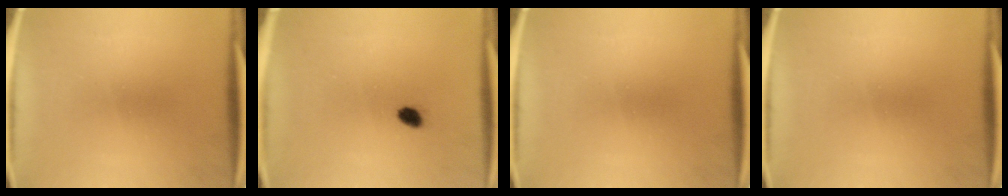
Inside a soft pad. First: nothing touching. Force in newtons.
{"total": 2.0}
{"total": 0.0}
{"total": 0.0}